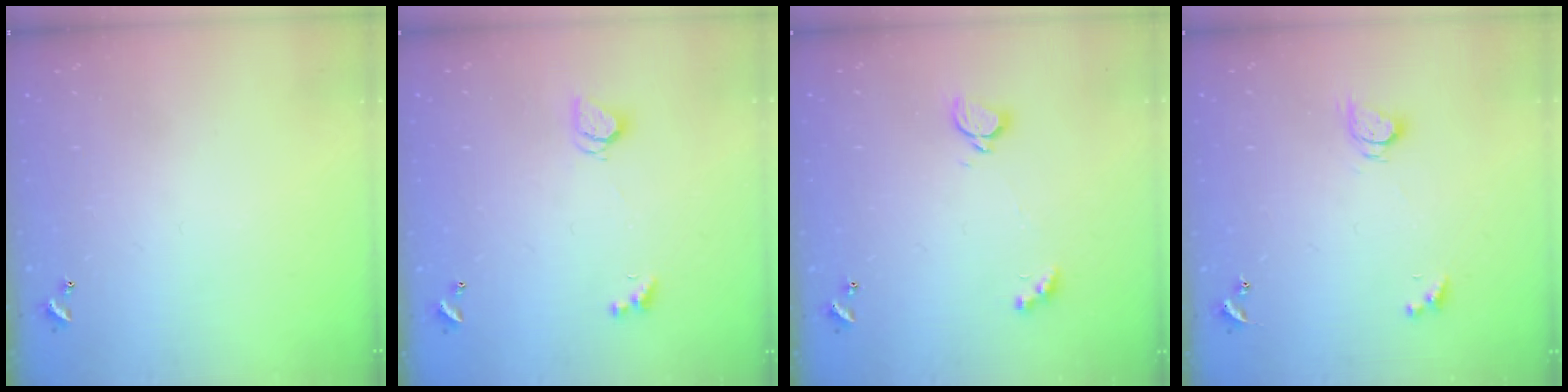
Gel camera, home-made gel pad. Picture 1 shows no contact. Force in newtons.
{"total": 2.1, "press": 2.0, "slide": 0.3}
{"total": 1.6, "press": 1.5, "slide": 0.5}
{"total": 2.5, "press": 2.5, "slide": 0.4}